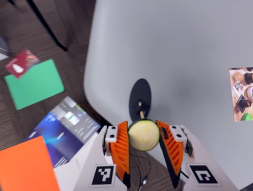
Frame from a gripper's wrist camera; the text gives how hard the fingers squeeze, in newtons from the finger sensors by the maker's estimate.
{"total": 10.1, "left": 10.5, "right": 9.6}